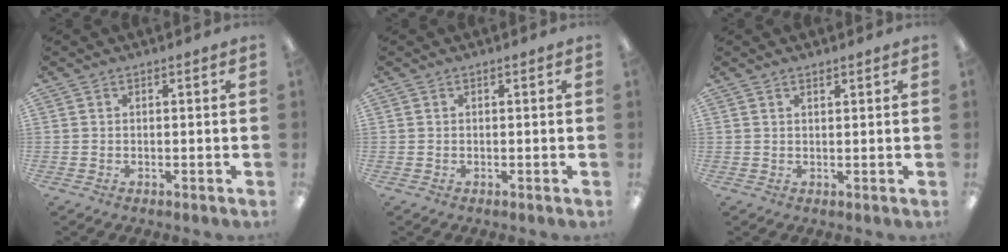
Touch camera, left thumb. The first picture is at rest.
{"total": 0.0}
{"total": 0.9, "force": [0.8, 0.3, 0.0], "torque": [-0.002, -0.002, 0.016]}